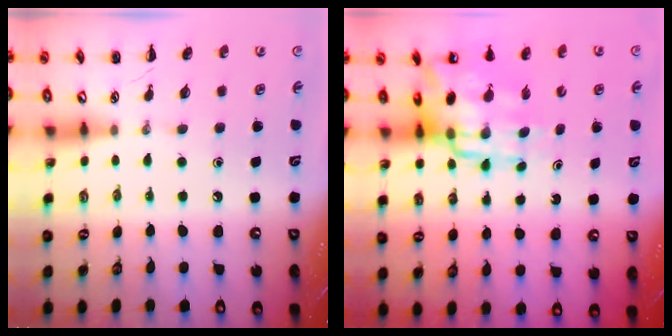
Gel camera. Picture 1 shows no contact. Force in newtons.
{"total": 15.0, "press": 14.4, "slide": 4.2}